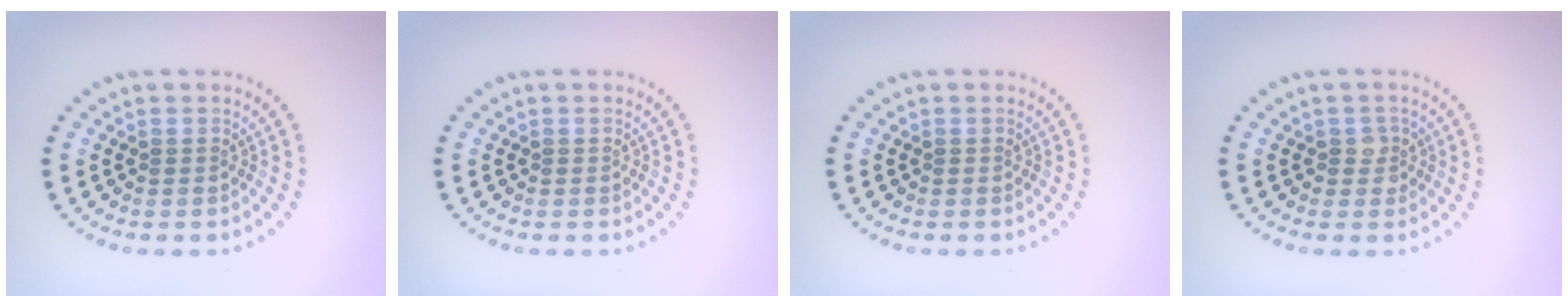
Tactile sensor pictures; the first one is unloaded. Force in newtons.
{"total": 0.0}
{"total": 0.0}
{"total": 1.6, "press": 1.4, "slide": 0.9}